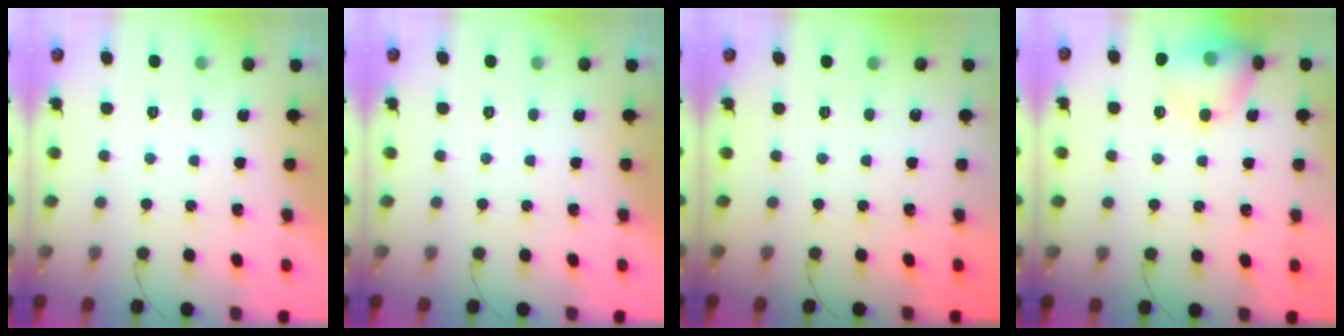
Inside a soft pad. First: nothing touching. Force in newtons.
{"total": 0.0}
{"total": 0.0}
{"total": 14.8, "press": 13.3, "slide": 6.5}